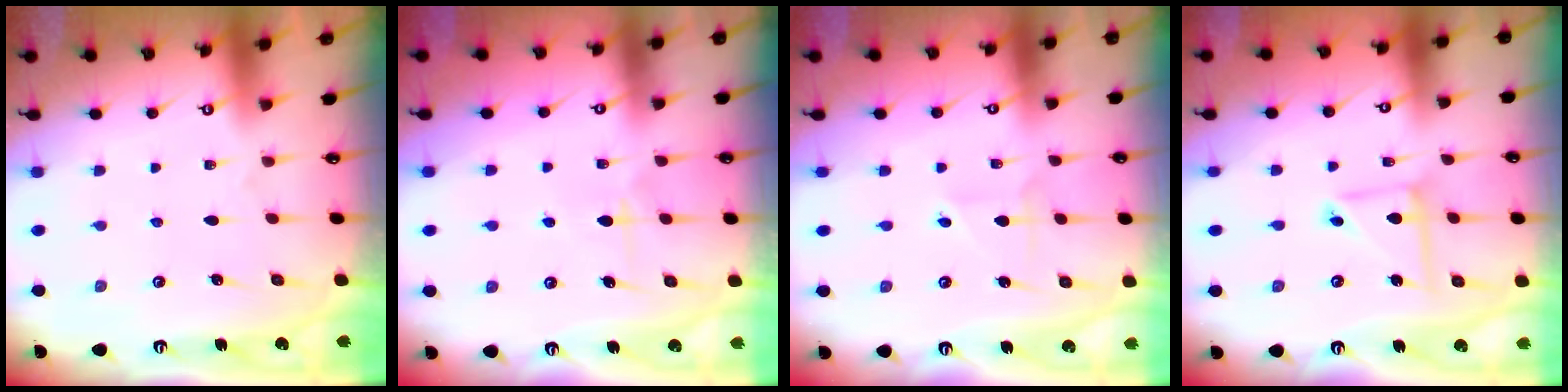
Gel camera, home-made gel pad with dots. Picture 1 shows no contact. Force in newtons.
{"total": 5.9, "press": 5.9, "slide": 0.4}
{"total": 3.0, "press": 3.0, "slide": 0.2}
{"total": 6.6, "press": 6.6, "slide": 0.5}